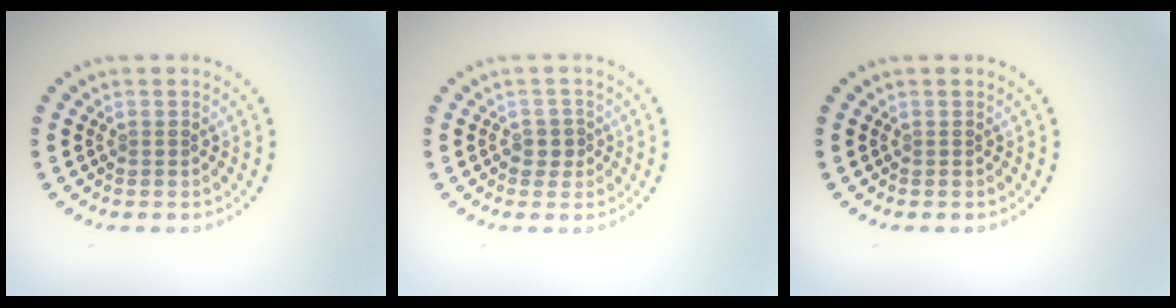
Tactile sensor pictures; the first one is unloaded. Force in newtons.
{"total": 1.3, "press": 1.1, "slide": 0.7}
{"total": 0.0}